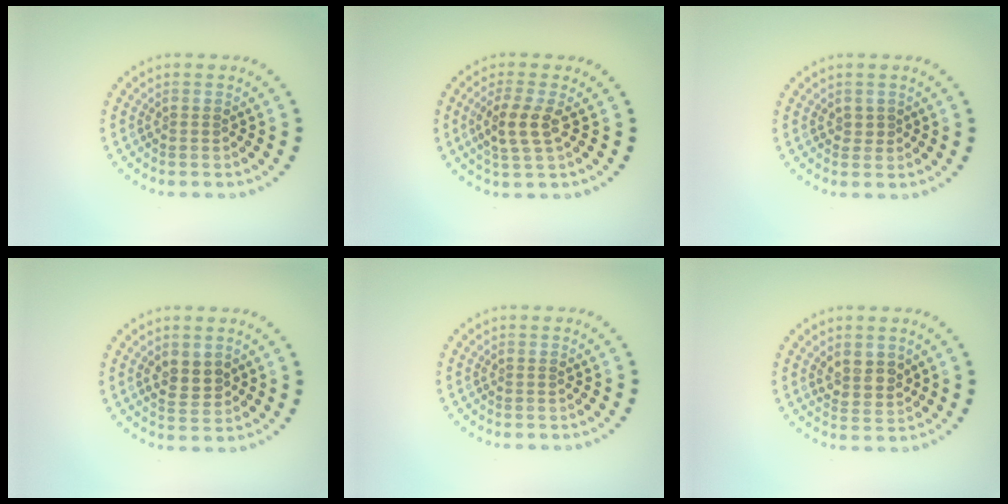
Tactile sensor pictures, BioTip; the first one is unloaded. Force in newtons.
{"total": 3.0, "press": 2.8, "slide": 1.1}
{"total": 0.5, "press": 0.5, "slide": 0.2}
{"total": 2.4, "press": 2.4, "slide": 0.5}
{"total": 0.0}
{"total": 2.3, "press": 2.1, "slide": 0.9}